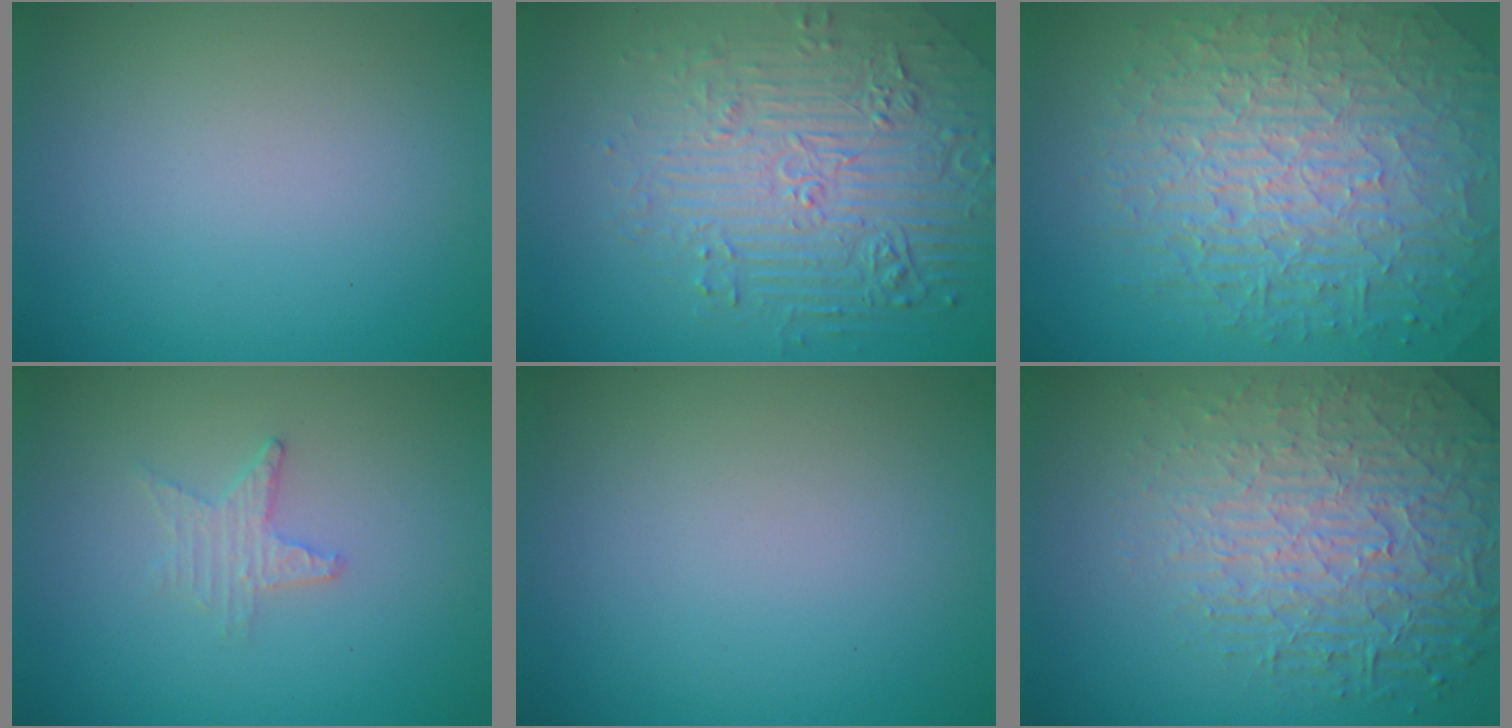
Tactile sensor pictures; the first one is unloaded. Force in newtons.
{"total": 7.3, "press": 5.4, "slide": 4.8}
{"total": 10.0, "press": 6.6, "slide": 7.5}
{"total": 1.7, "press": 1.6, "slide": 0.4}
{"total": 0.0}
{"total": 7.8, "press": 5.5, "slide": 5.6}